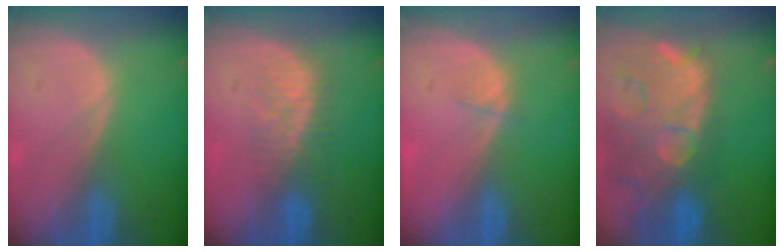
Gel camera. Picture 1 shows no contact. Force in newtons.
{"total": 5.4, "press": 5.1, "slide": 1.6}
{"total": 1.1, "press": 1.0, "slide": 0.4}
{"total": 14.9, "press": 11.9, "slide": 9.0}